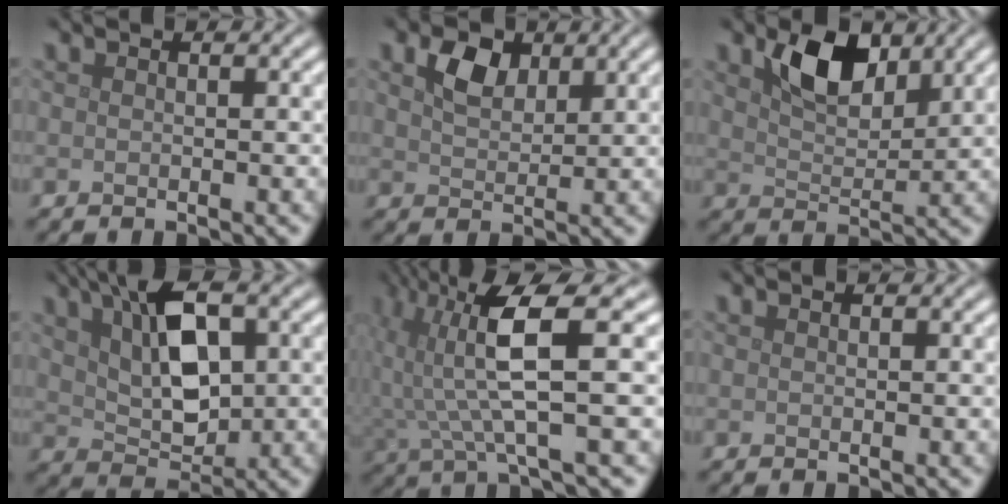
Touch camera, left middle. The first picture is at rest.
{"total": 3.2, "force": [1.7, 2.0, 1.8], "torque": [-0.038, 0.003, 0.031]}
{"total": 5.4, "force": [3.0, 2.9, 3.4], "torque": [-0.064, -0.001, 0.051]}
{"total": 7.9, "force": [2.7, 4.1, 6.2], "torque": [-0.120, 0.006, 0.049]}
{"total": 7.6, "force": [1.8, 1.7, 7.2], "torque": [-0.147, 0.004, 0.034]}
{"total": 0.0}